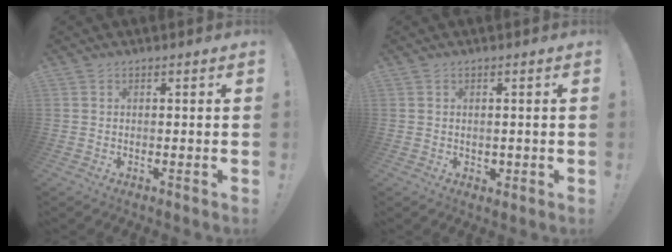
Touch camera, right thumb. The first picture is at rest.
{"total": 1.6, "force": [0.3, 1.5, 0.4], "torque": [0.005, -0.002, 0.004]}